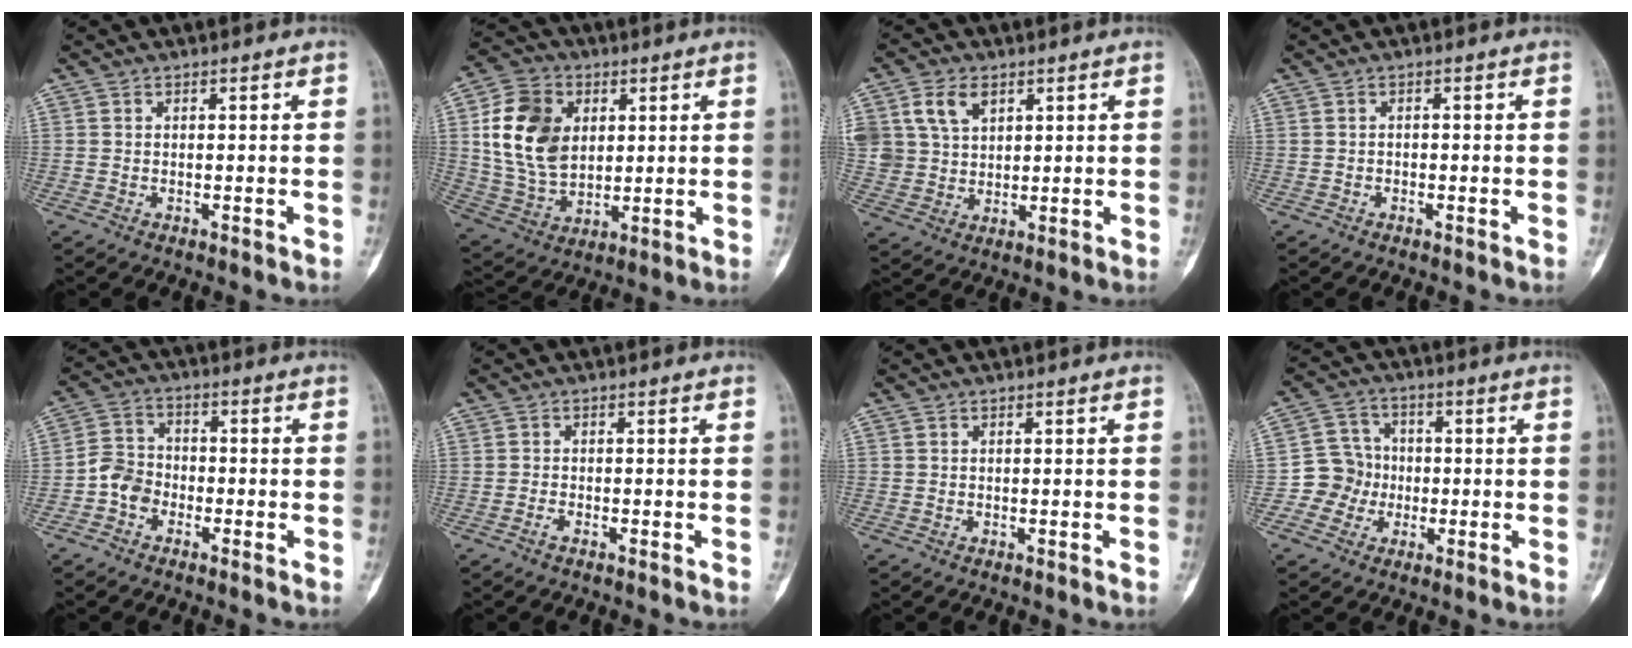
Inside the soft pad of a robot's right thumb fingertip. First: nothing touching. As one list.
[{"total": 15.7, "force": [3.5, 11.4, 10.2], "torque": [-0.166, -0.004, 0.072]}, {"total": 9.4, "force": [4.1, 6.7, 5.2], "torque": [-0.093, -0.006, 0.087]}, {"total": 0.6, "force": [-0.3, 0.4, 0.3], "torque": [0.001, 0.003, -0.010]}, {"total": 5.3, "force": [-2.4, 4.1, 2.4], "torque": [-0.027, 0.022, -0.057]}, {"total": 1.1, "force": [-0.8, 0.2, 0.7], "torque": [-0.017, 0.004, -0.017]}, {"total": 0.0}, {"total": 7.2, "force": [-1.6, 6.9, 1.3], "torque": [0.018, 0.018, -0.037]}]